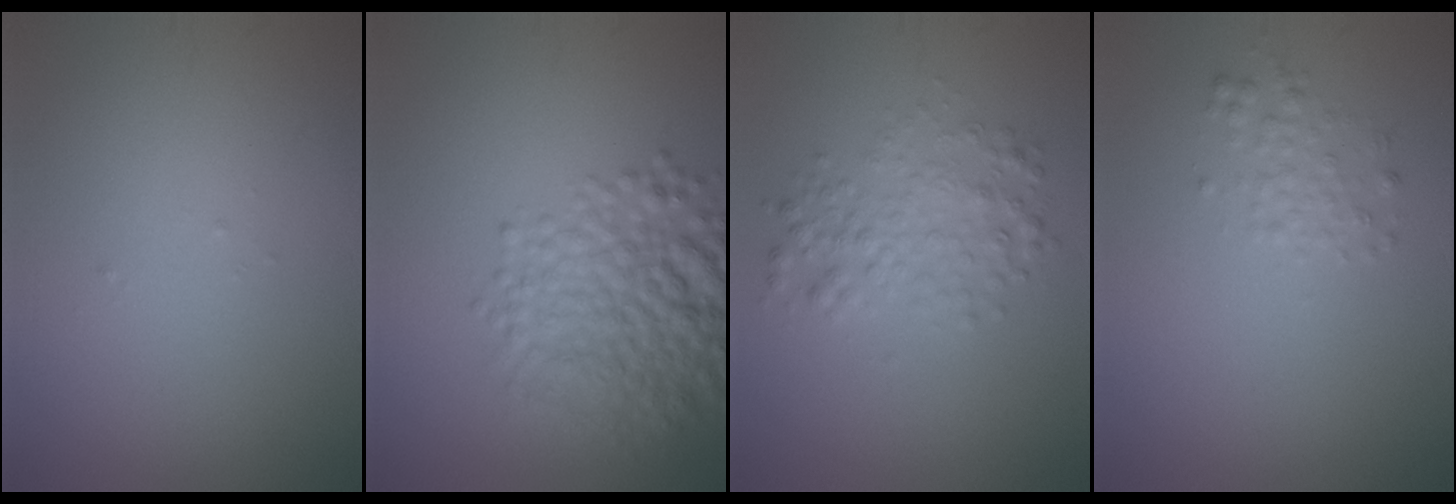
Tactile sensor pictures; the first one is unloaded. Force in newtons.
{"total": 6.9, "press": 6.9, "slide": 0.3}
{"total": 3.0, "press": 3.0, "slide": 0.1}
{"total": 1.5, "press": 1.5, "slide": 0.1}